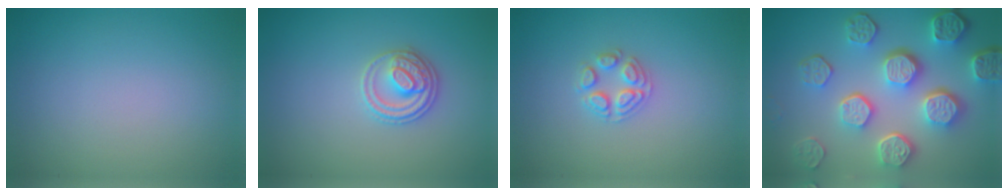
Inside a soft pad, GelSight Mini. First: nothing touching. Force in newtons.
{"total": 2.8, "press": 2.7, "slide": 0.5}
{"total": 2.5, "press": 2.5, "slide": 0.3}
{"total": 8.6, "press": 6.3, "slide": 5.9}